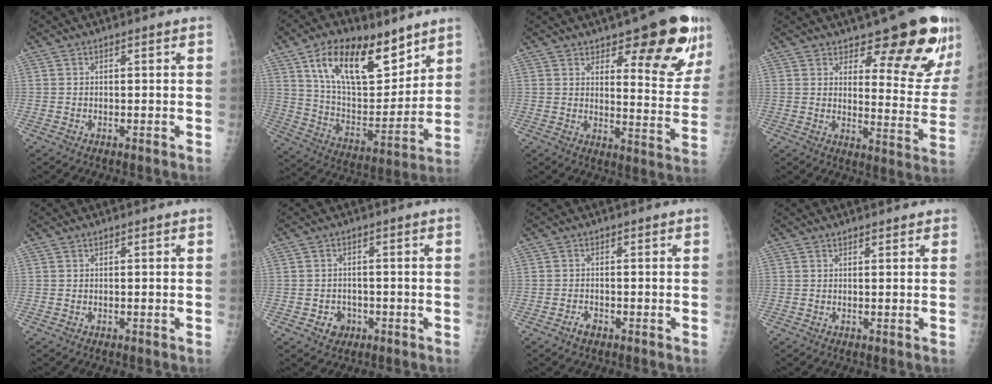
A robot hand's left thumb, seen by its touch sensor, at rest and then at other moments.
{"total": 20.8, "force": [12.2, 9.9, 13.6], "torque": [-0.187, -0.058, 0.220]}
{"total": 16.3, "force": [9.2, 5.7, 12.1], "torque": [-0.100, -0.056, 0.124]}
{"total": 15.7, "force": [10.7, 5.1, 10.2], "torque": [-0.085, -0.088, 0.139]}
{"total": 0.0}
{"total": 3.3, "force": [-1.3, 2.9, 1.0], "torque": [0.002, 0.008, -0.016]}
{"total": 1.6, "force": [-1.1, 0.9, 0.8], "torque": [-0.014, 0.003, -0.021]}
{"total": 1.3, "force": [1.1, 0.5, 0.4], "torque": [0.001, -0.002, 0.012]}